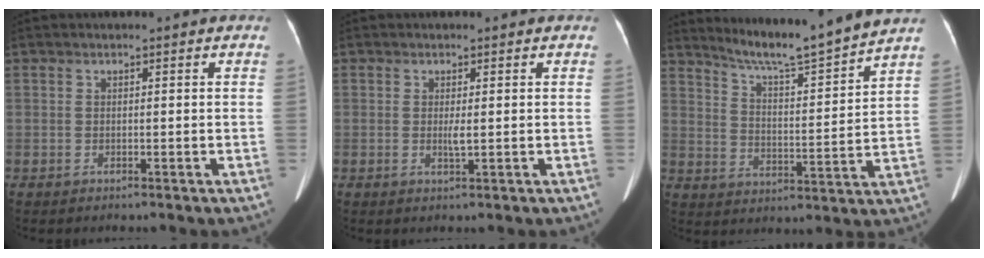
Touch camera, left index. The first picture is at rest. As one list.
[{"total": 1.3, "force": [0.1, 0.1, 1.3], "torque": [-0.030, -0.002, 0.003]}, {"total": 12.2, "force": [11.3, -1.8, 4.0], "torque": [-0.074, -0.019, 0.177]}]